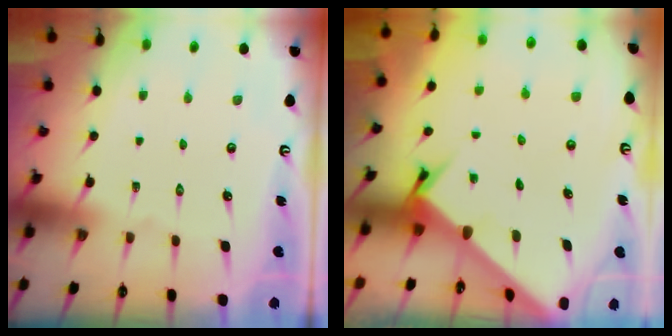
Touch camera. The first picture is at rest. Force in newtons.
{"total": 2.6, "press": 2.6, "slide": 0.2}